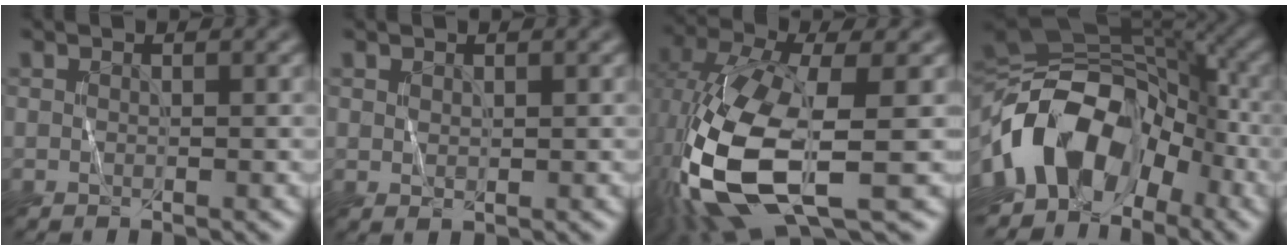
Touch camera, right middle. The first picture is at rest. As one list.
[{"total": 0.7, "force": [0.4, 0.4, 0.4], "torque": [-0.009, -0.002, 0.010]}, {"total": 12.6, "force": [-2.9, 5.6, 10.9], "torque": [-0.256, -0.018, -0.055]}, {"total": 13.8, "force": [-5.6, 8.9, 8.9], "torque": [-0.150, 0.014, -0.114]}]